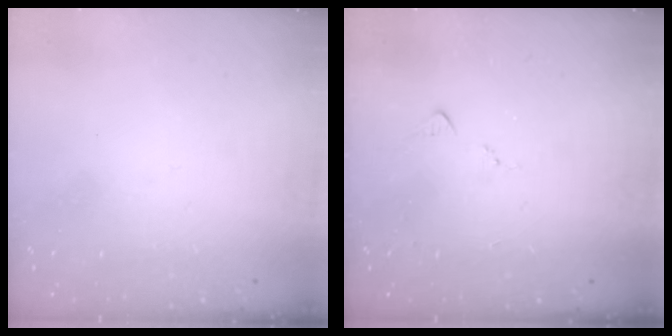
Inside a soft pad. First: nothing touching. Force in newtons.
{"total": 5.7, "press": 5.7, "slide": 0.8}